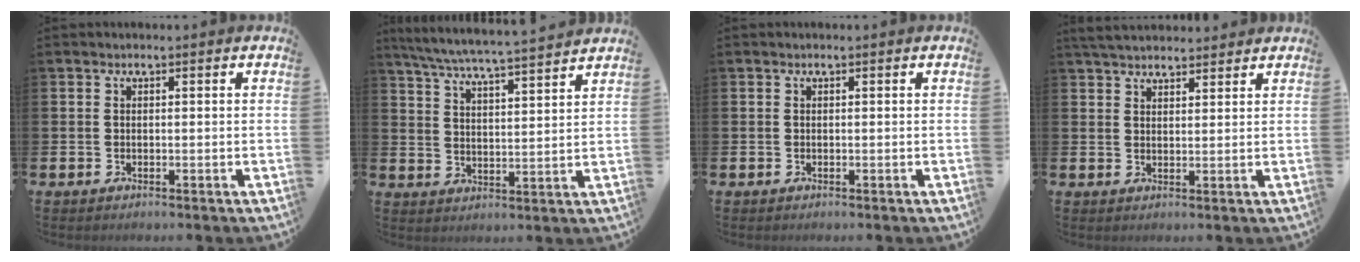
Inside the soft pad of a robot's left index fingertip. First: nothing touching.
{"total": 6.5, "force": [6.1, -0.1, 2.0], "torque": [-0.062, -0.043, 0.106]}
{"total": 0.0}
{"total": 4.1, "force": [3.9, 0.9, 0.6], "torque": [-0.016, -0.014, 0.073]}